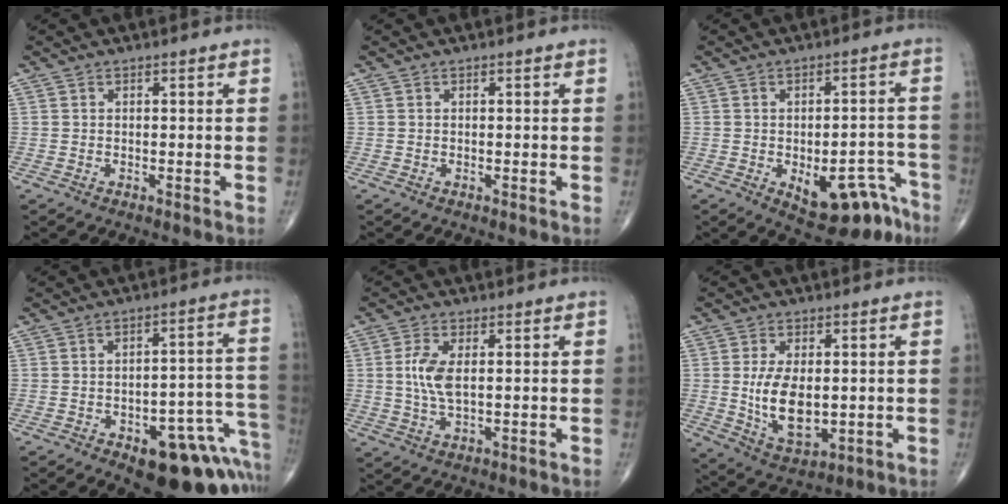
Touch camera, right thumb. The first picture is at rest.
{"total": 0.0}
{"total": 12.5, "force": [-7.2, 6.0, 8.3], "torque": [-0.071, 0.053, -0.091]}
{"total": 18.0, "force": [-8.9, 8.1, 13.4], "torque": [-0.086, 0.080, -0.100]}
{"total": 5.7, "force": [0.6, 2.5, 5.1], "torque": [-0.117, -0.002, 0.012]}
{"total": 10.7, "force": [-0.1, 5.9, 9.0], "torque": [-0.151, -0.017, 0.012]}